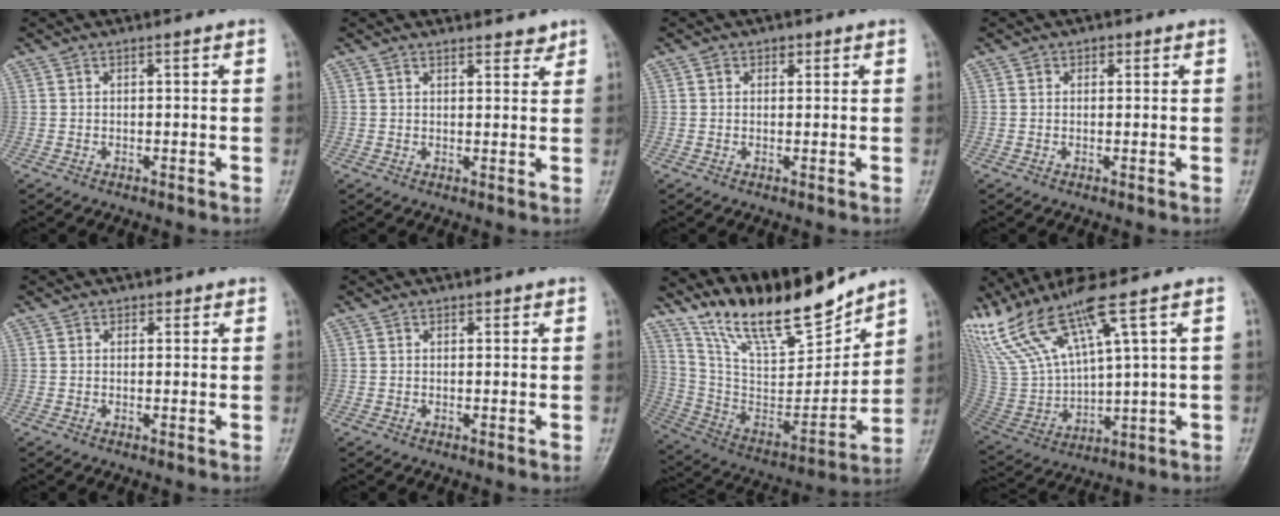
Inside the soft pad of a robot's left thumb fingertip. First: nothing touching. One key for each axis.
{"total": 3.1, "fx": 2.8, "fy": 1.2, "fz": 0.8, "tx": 0.010, "ty": -0.017, "tz": 0.036}
{"total": 1.6, "fx": 0.8, "fy": 1.3, "fz": 0.5, "tx": 0.006, "ty": -0.003, "tz": 0.009}
{"total": 1.0, "fx": 0.5, "fy": 0.8, "fz": 0.2, "tx": 0.009, "ty": -0.002, "tz": 0.005}
{"total": 1.0, "fx": 0.7, "fy": 0.7, "fz": 0.0, "tx": 0.012, "ty": -0.004, "tz": 0.006}
{"total": 0.6, "fx": 0.6, "fy": 0.3, "fz": 0.1, "tx": 0.002, "ty": -0.004, "tz": 0.006}
{"total": 20.2, "fx": 17.2, "fy": 5.2, "fz": 9.3, "tx": -0.115, "ty": -0.109, "tz": 0.317}
{"total": 15.8, "fx": 10.4, "fy": 1.8, "fz": 11.7, "tx": -0.250, "ty": -0.040, "tz": 0.221}